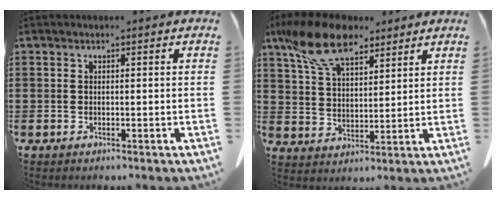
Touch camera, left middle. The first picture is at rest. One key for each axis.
{"total": 12.0, "fx": 8.5, "fy": 4.9, "fz": 6.9, "tx": -0.165, "ty": -0.012, "tz": 0.159}